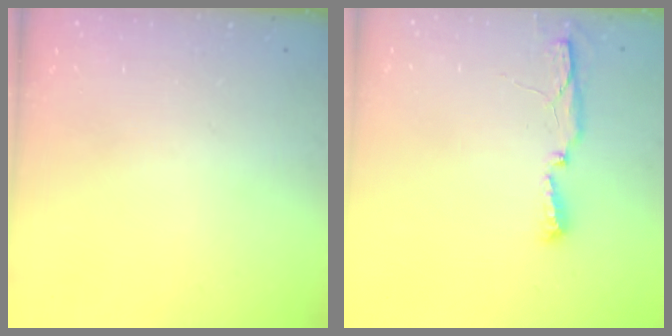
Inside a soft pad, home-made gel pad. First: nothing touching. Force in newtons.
{"total": 5.0, "press": 4.9, "slide": 0.9}